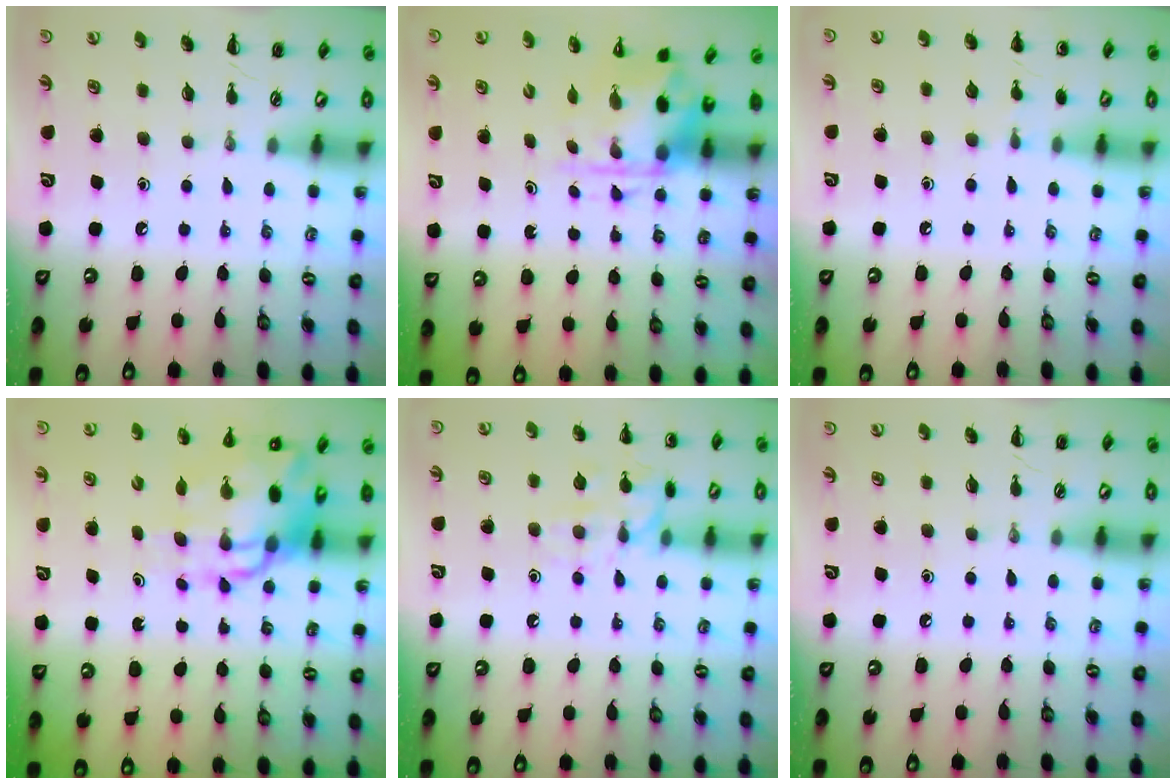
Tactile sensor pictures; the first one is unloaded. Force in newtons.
{"total": 3.9, "press": 3.8, "slide": 0.9}
{"total": 5.2, "press": 4.9, "slide": 1.6}
{"total": 11.5, "press": 11.1, "slide": 3.1}
{"total": 11.6, "press": 11.6, "slide": 0.4}
{"total": 0.0}